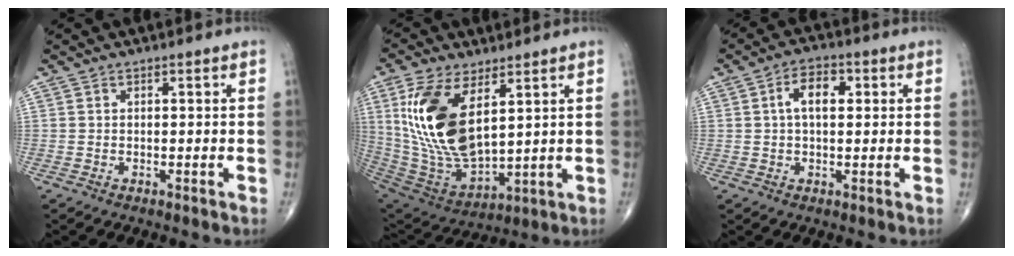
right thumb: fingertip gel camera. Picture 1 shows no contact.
{"total": 19.5, "force": [6.1, 9.4, 16.0], "torque": [-0.313, -0.029, 0.132]}
{"total": 6.3, "force": [1.3, 3.5, 5.1], "torque": [-0.084, 0.014, 0.017]}